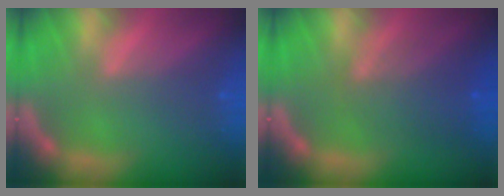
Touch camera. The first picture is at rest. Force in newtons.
{"total": 4.5}